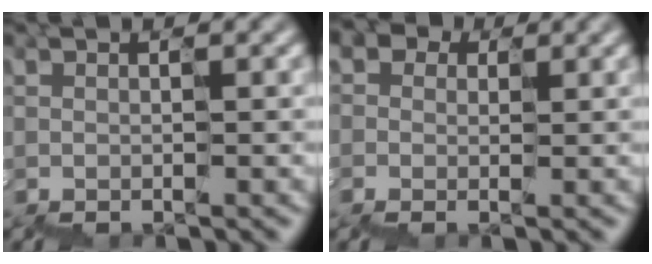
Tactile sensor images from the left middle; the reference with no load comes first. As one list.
[{"total": 5.2, "force": [1.4, 4.2, 2.7], "torque": [-0.068, 0.017, 0.021]}]